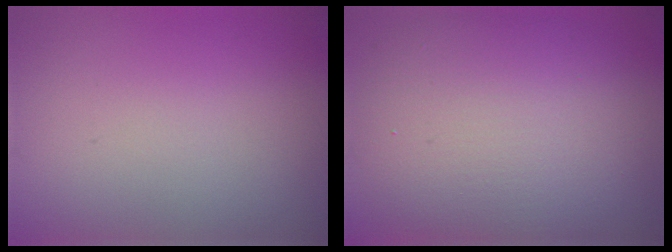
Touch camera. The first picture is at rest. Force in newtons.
{"total": 10.8, "press": 10.8, "slide": 0.9}